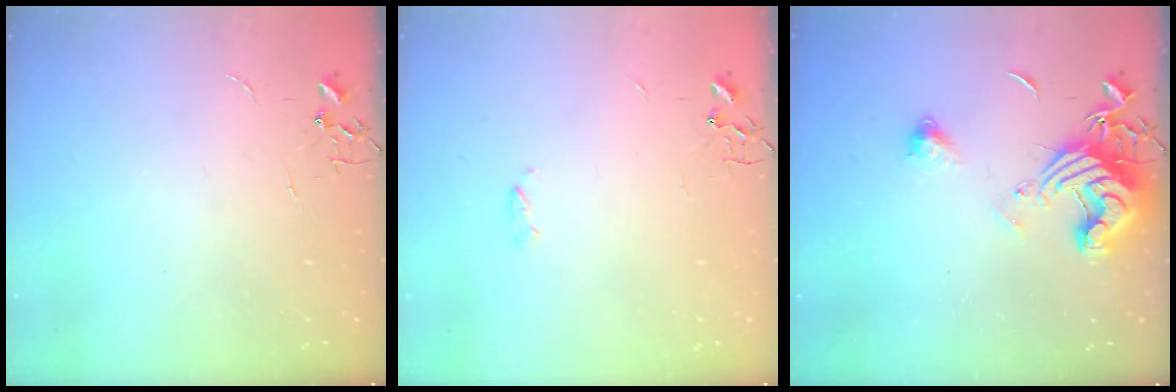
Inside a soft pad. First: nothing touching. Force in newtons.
{"total": 3.9, "press": 3.6, "slide": 1.3}
{"total": 14.4, "press": 14.3, "slide": 1.8}